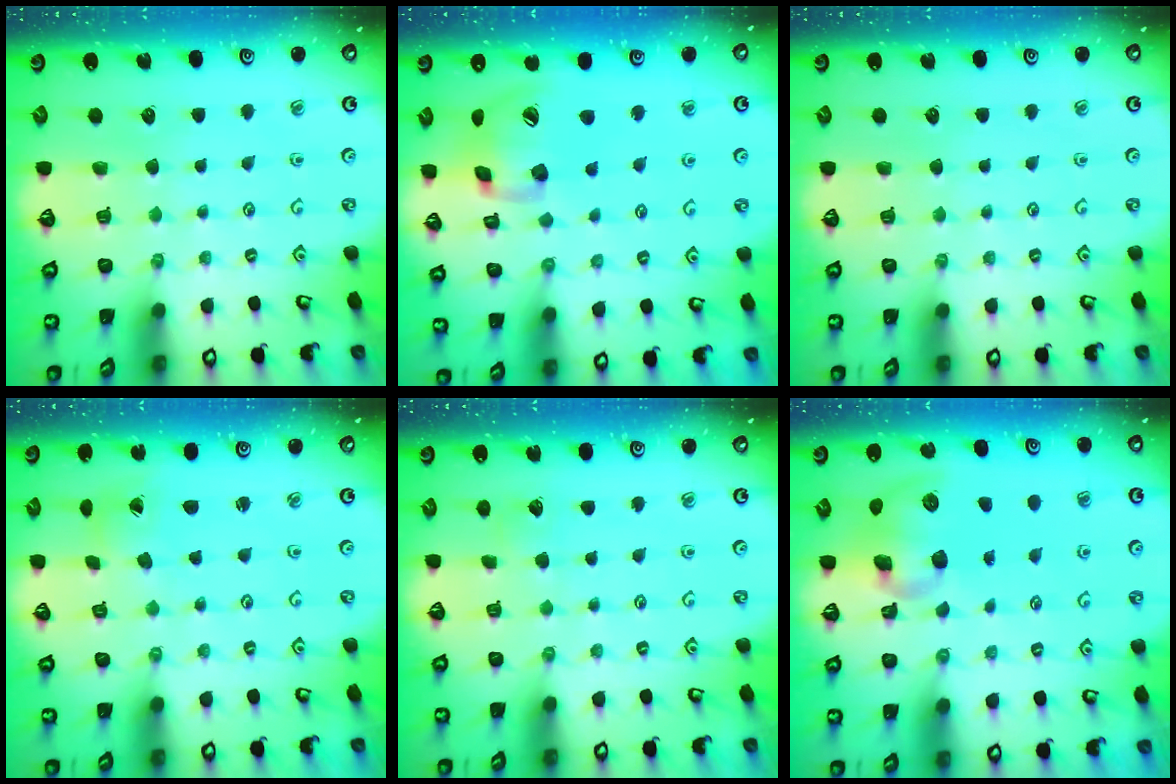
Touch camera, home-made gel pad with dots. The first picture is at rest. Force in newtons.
{"total": 15.8, "press": 15.6, "slide": 2.5}
{"total": 0.0}
{"total": 1.0, "press": 1.0, "slide": 0.1}
{"total": 2.7, "press": 2.7, "slide": 0.3}
{"total": 11.0, "press": 10.9, "slide": 1.7}